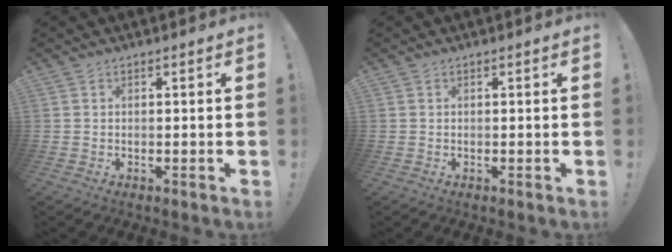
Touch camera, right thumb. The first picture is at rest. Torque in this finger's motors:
{"motor_torque": [-0.02, -0.02, 0.06, -0.06, 0.02]}